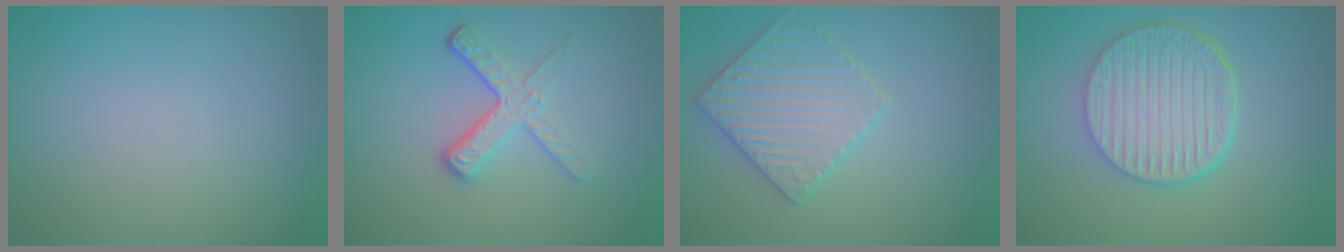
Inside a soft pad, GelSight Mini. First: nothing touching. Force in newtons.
{"total": 3.7, "press": 2.3, "slide": 3.0}
{"total": 3.5, "press": 3.5, "slide": 0.5}
{"total": 6.4, "press": 4.5, "slide": 4.6}